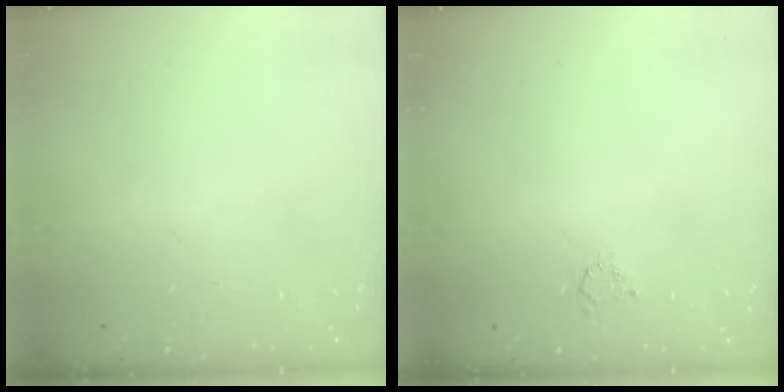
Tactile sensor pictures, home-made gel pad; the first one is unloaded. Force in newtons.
{"total": 2.4, "press": 2.4, "slide": 0.4}